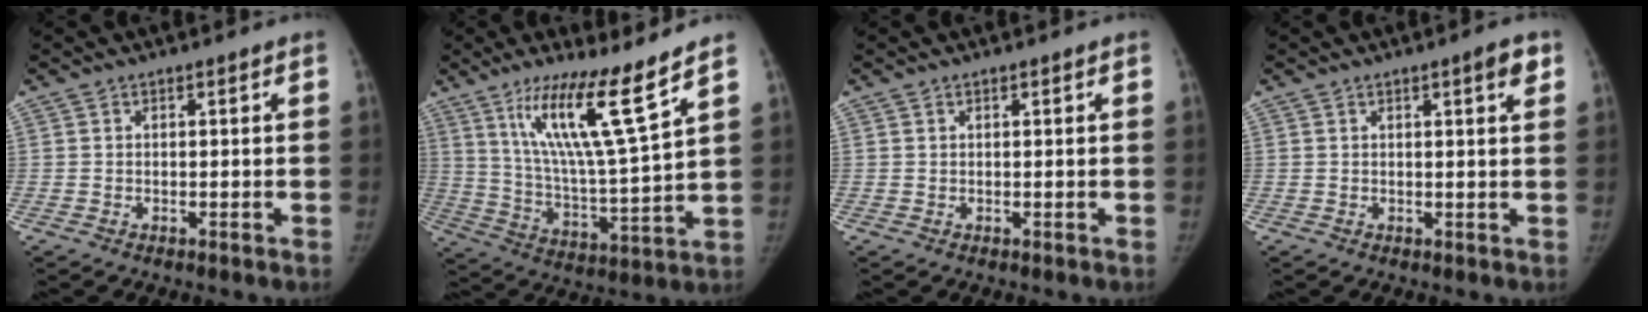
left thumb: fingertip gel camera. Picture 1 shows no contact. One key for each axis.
{"total": 16.2, "fx": 10.1, "fy": 0.7, "fz": 12.6, "tx": -0.214, "ty": -0.066, "tz": 0.188}
{"total": 0.0}
{"total": 3.0, "fx": 1.6, "fy": 0.4, "fz": 2.6, "tx": -0.029, "ty": -0.005, "tz": 0.020}